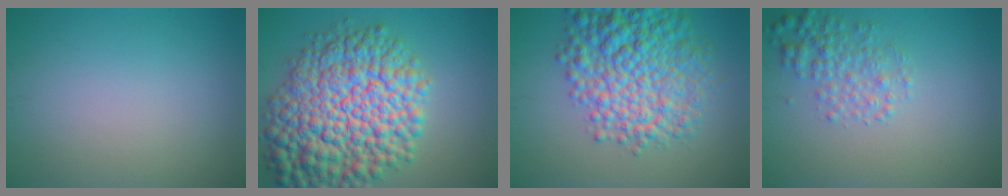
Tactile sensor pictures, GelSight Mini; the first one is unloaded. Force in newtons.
{"total": 13.4, "press": 13.4, "slide": 0.4}
{"total": 9.6, "press": 9.5, "slide": 0.3}
{"total": 2.9, "press": 2.9, "slide": 0.1}